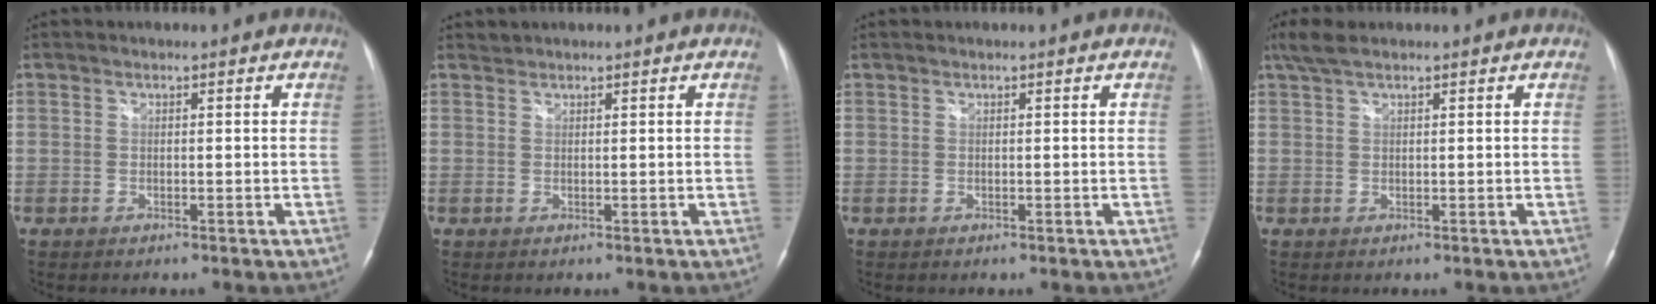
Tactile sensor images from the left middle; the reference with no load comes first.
{"total": 0.7, "force": [0.6, 0.0, -0.2], "torque": [0.000, 0.005, 0.012]}
{"total": 0.0}
{"total": 3.0, "force": [2.3, 0.6, 1.9], "torque": [-0.050, 0.019, 0.050]}